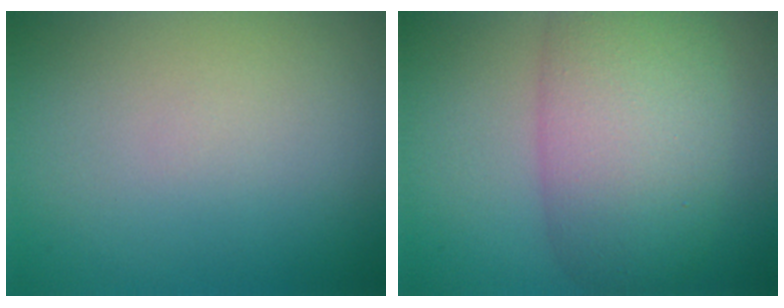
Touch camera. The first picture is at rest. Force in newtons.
{"total": 8.2, "press": 8.1, "slide": 0.4}